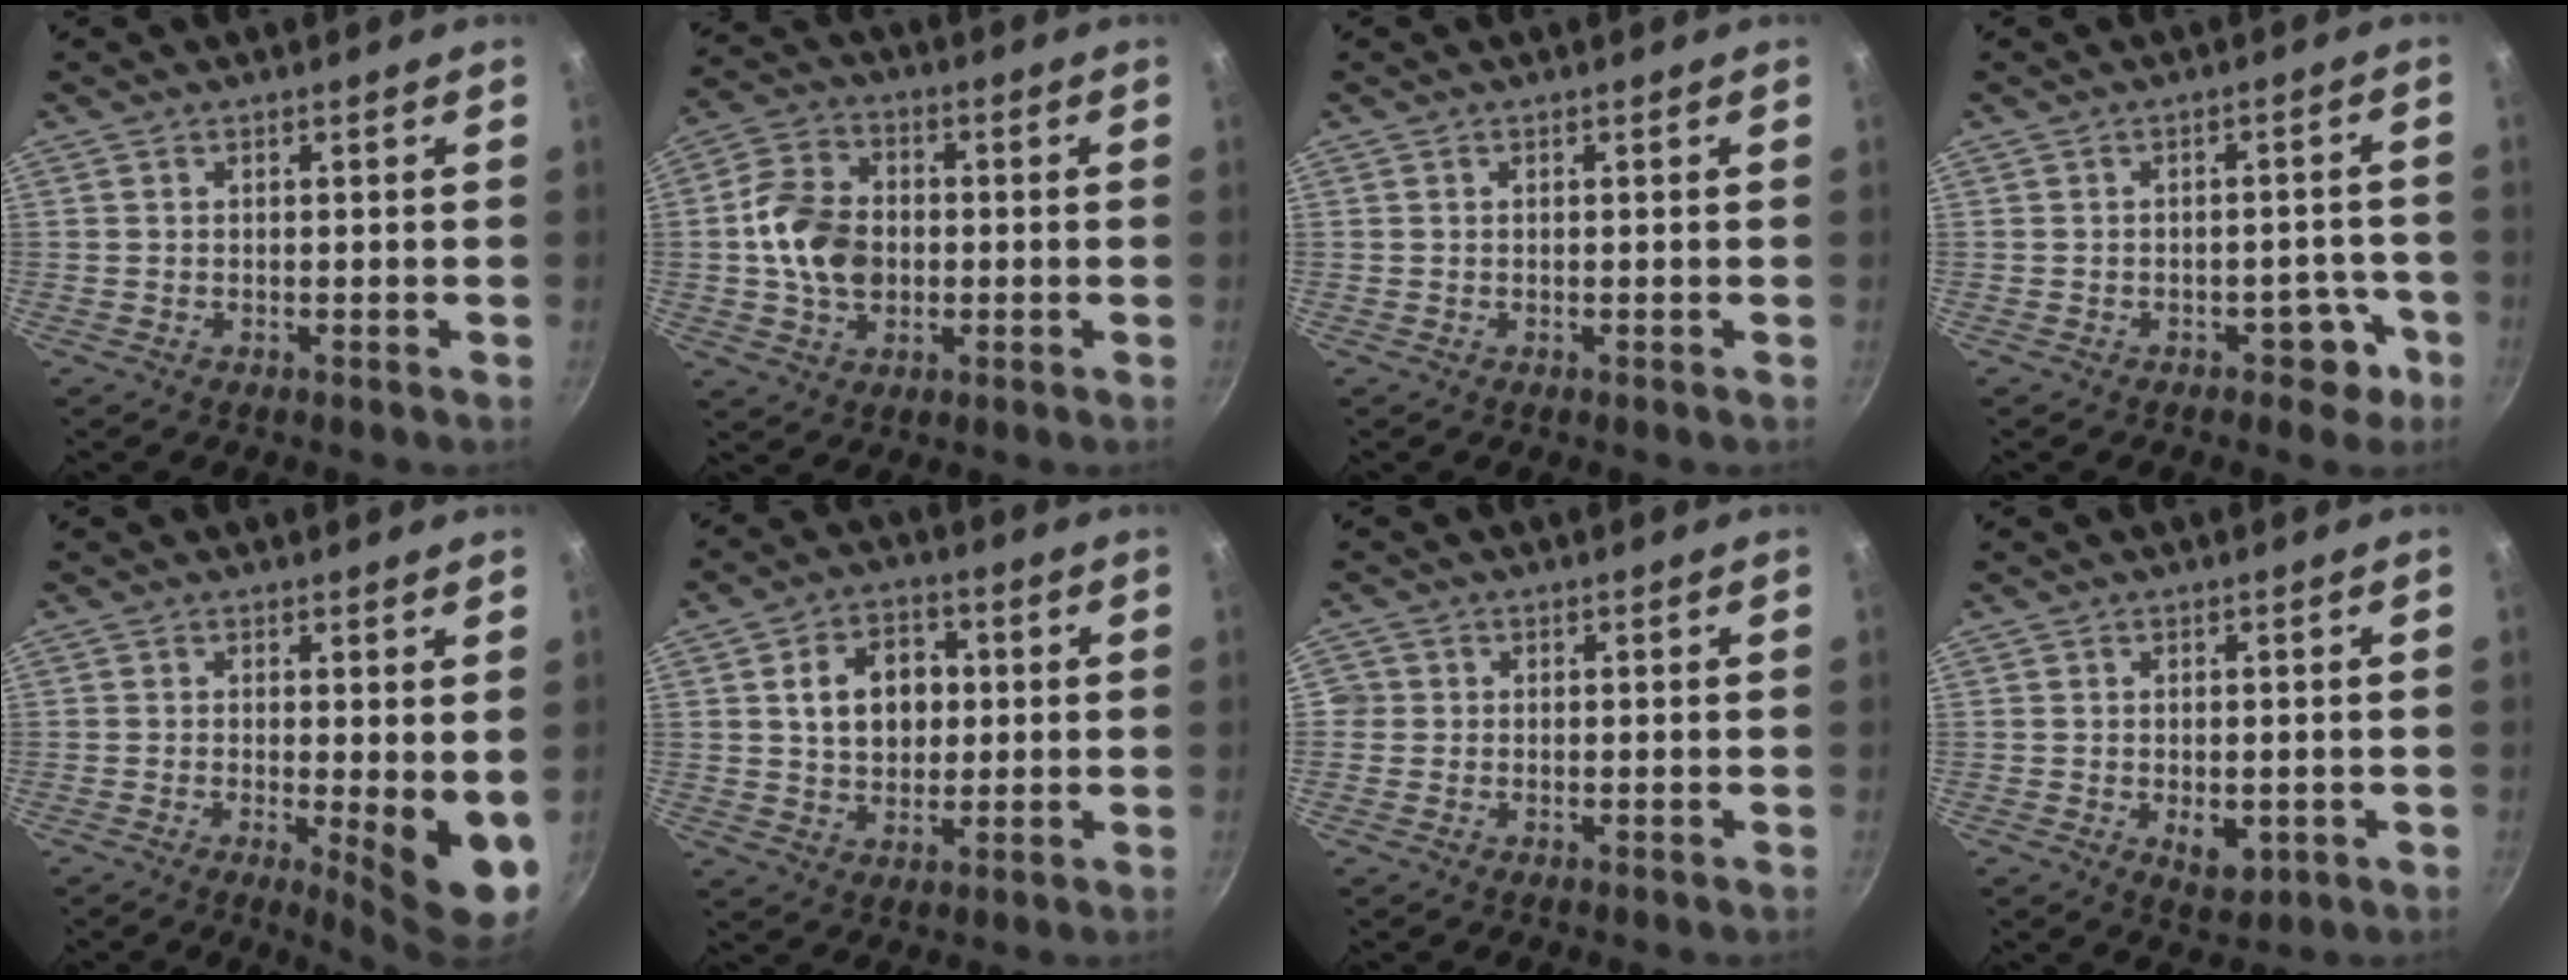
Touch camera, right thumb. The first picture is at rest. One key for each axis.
{"total": 11.8, "fx": -0.4, "fy": 8.6, "fz": 8.0, "tx": -0.132, "ty": 0.016, "tz": -0.014}
{"total": 0.0}
{"total": 5.3, "fx": -2.7, "fy": 3.5, "fz": 3.0, "tx": -0.004, "ty": 0.036, "tz": -0.022}
{"total": 7.8, "fx": -0.5, "fy": 1.9, "fz": 7.6, "tx": -0.099, "ty": -0.018, "tz": -0.002}
{"total": 10.5, "fx": 1.8, "fy": 7.9, "fz": 6.7, "tx": -0.082, "ty": 0.007, "tz": 0.029}
{"total": 1.7, "fx": -0.2, "fy": 1.6, "fz": 0.1, "tx": 0.008, "ty": 0.004, "tz": -0.004}
{"total": 4.8, "fx": -1.0, "fy": 2.9, "fz": 3.7, "tx": -0.045, "ty": -0.004, "tz": -0.007}